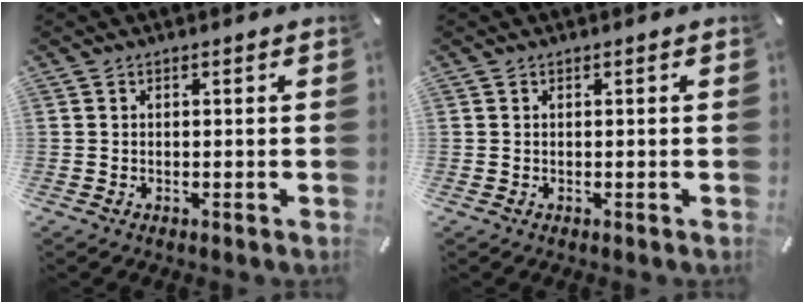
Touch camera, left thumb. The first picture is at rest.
{"total": 0.0}